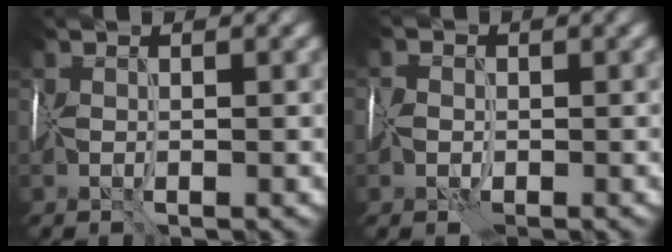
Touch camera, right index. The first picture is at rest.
{"total": 0.8, "force": [0.0, 0.7, -0.4], "torque": [0.014, 0.005, -0.004]}